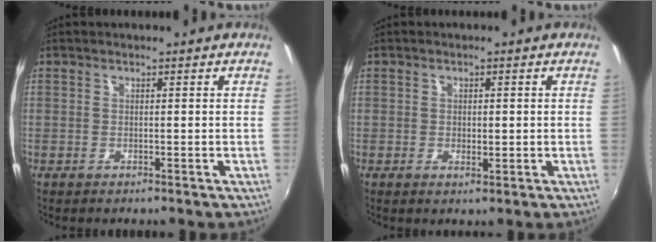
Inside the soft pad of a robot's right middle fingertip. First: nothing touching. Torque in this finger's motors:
{"motor_torque": [-0.32, 0.07, -0.13, -0.03]}